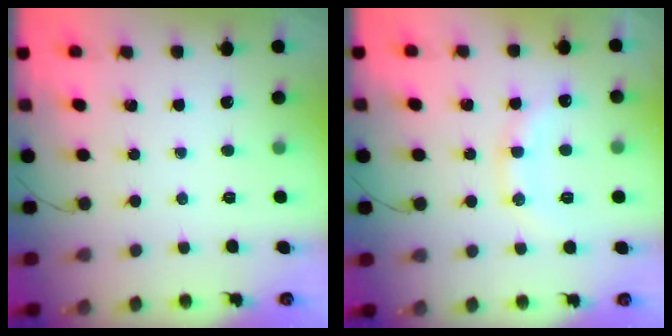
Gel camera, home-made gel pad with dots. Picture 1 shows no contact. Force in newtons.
{"total": 12.6, "press": 12.6, "slide": 0.8}